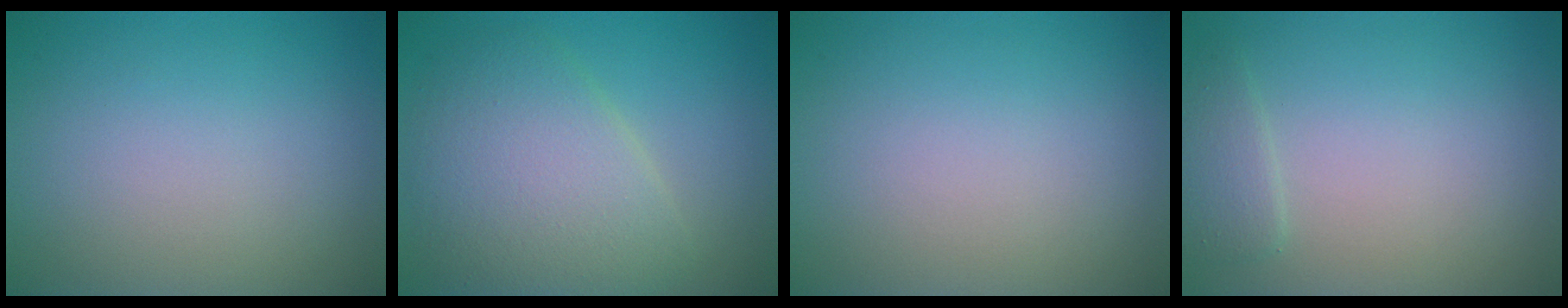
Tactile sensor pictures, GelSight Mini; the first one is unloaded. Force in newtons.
{"total": 6.7, "press": 6.7, "slide": 0.3}
{"total": 0.0}
{"total": 1.5, "press": 1.4, "slide": 0.1}